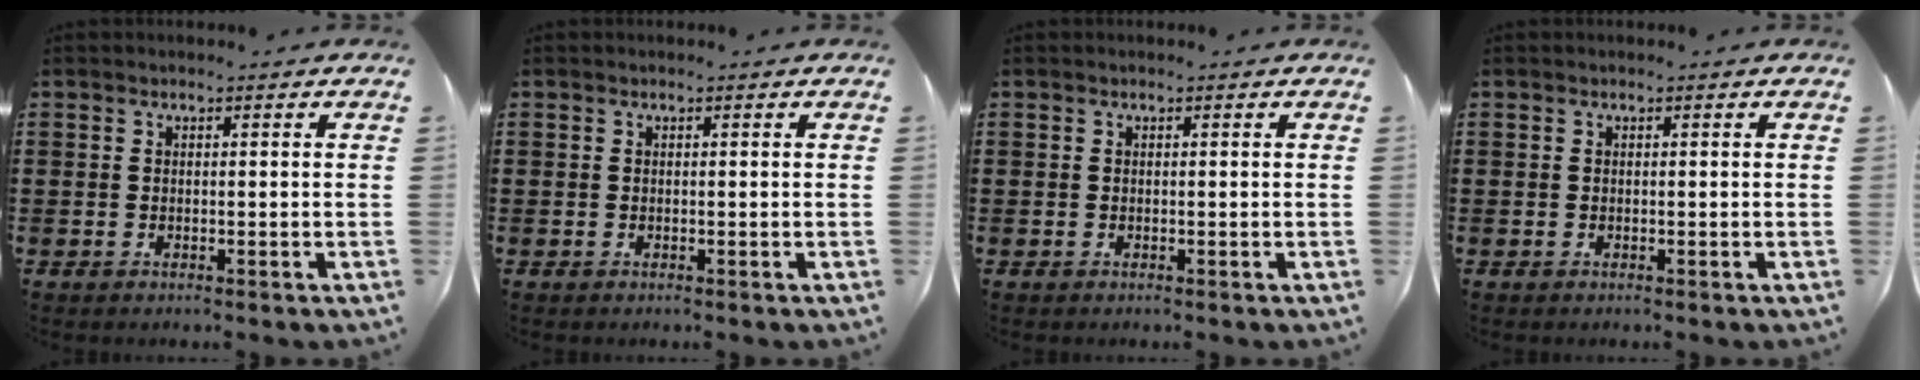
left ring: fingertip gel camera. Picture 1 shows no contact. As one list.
[{"total": 0.0}, {"total": 0.0}, {"total": 0.0}]